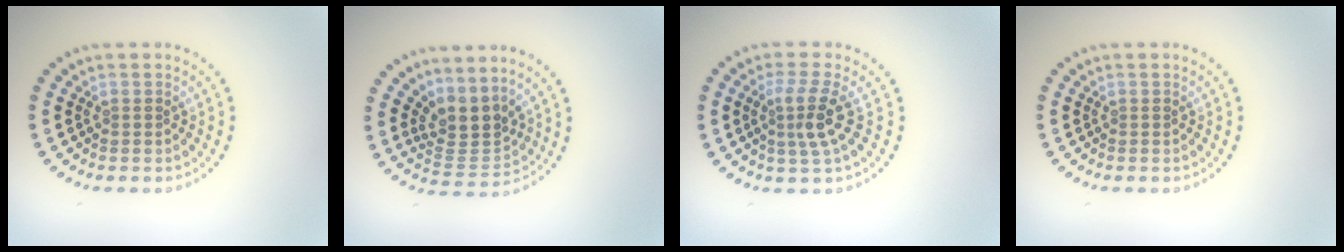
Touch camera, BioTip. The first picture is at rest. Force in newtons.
{"total": 3.4, "press": 2.5, "slide": 2.3}
{"total": 2.9, "press": 2.4, "slide": 1.6}
{"total": 0.0}